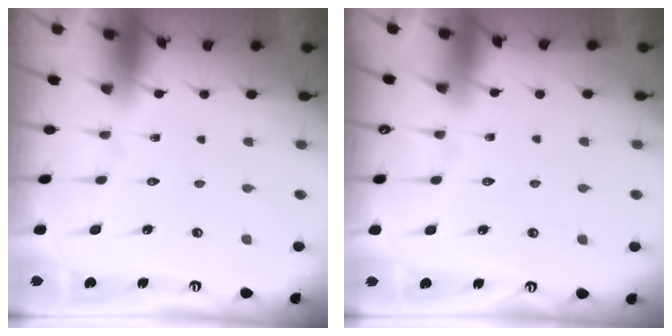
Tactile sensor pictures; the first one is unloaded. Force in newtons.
{"total": 3.9, "press": 3.8, "slide": 0.5}